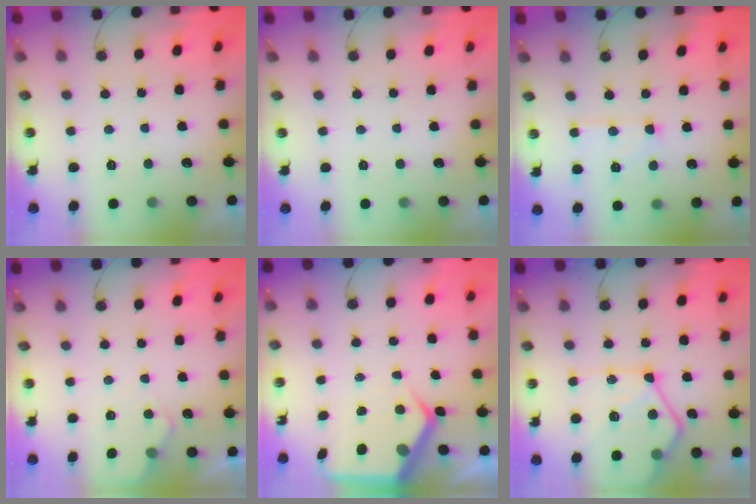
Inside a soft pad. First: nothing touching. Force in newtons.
{"total": 0.0}
{"total": 8.2, "press": 8.1, "slide": 0.7}
{"total": 3.8, "press": 3.8, "slide": 0.4}
{"total": 6.9, "press": 6.8, "slide": 0.8}
{"total": 16.2, "press": 16.1, "slide": 1.7}